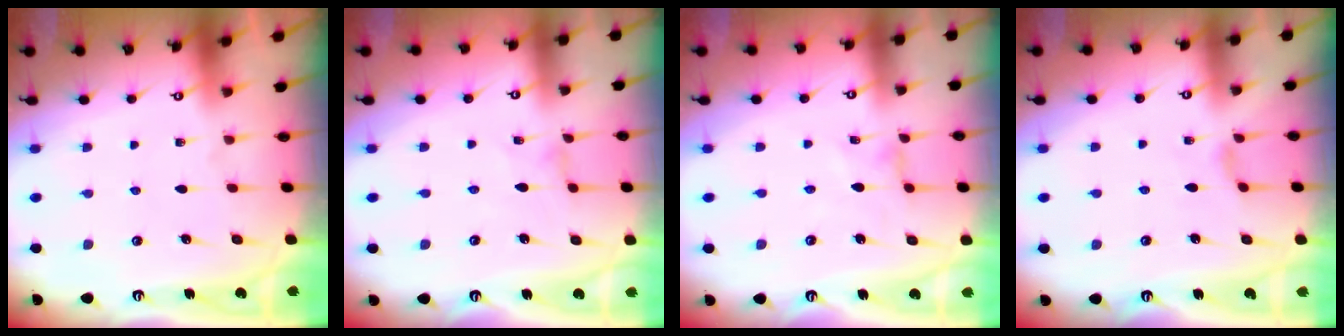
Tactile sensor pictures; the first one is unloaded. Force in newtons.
{"total": 0.0}
{"total": 0.0}
{"total": 2.4, "press": 2.3, "slide": 0.5}